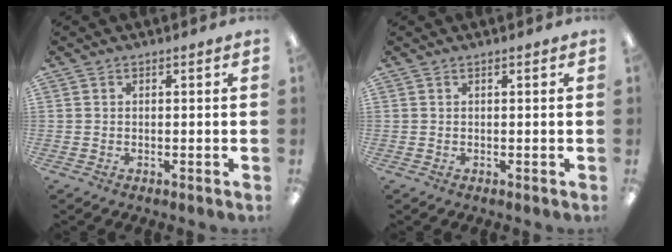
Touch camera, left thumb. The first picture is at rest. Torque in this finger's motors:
{"motor_torque": [0.23, -0.15, -0.14, 0.05, 0.00]}